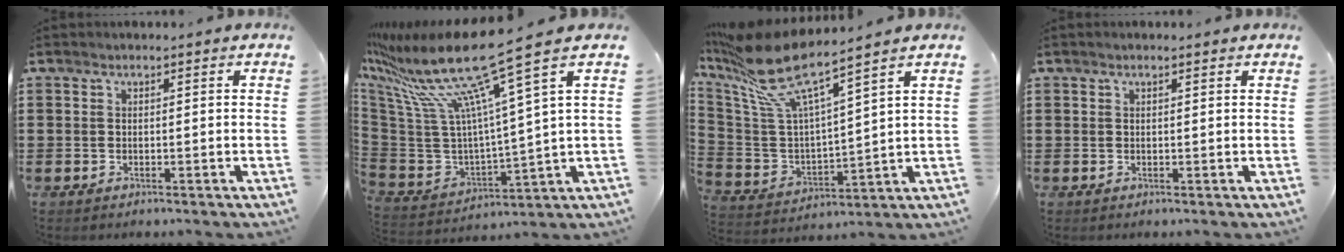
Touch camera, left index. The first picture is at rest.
{"total": 16.5, "force": [11.2, 1.2, 12.1], "torque": [-0.278, -0.079, 0.172]}
{"total": 10.7, "force": [8.3, 1.3, 6.7], "torque": [-0.179, -0.061, 0.136]}
{"total": 0.6, "force": [0.3, 0.1, 0.5], "torque": [-0.010, 0.000, 0.007]}